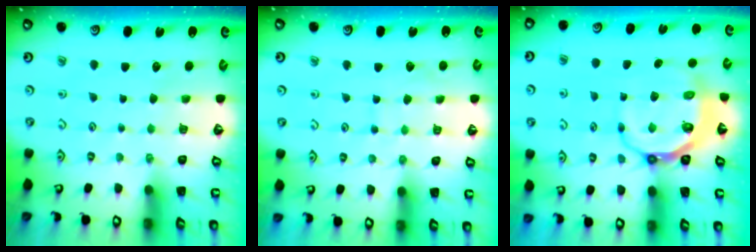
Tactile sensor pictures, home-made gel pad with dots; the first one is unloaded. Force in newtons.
{"total": 6.3, "press": 6.3, "slide": 0.4}
{"total": 8.7, "press": 8.0, "slide": 3.4}